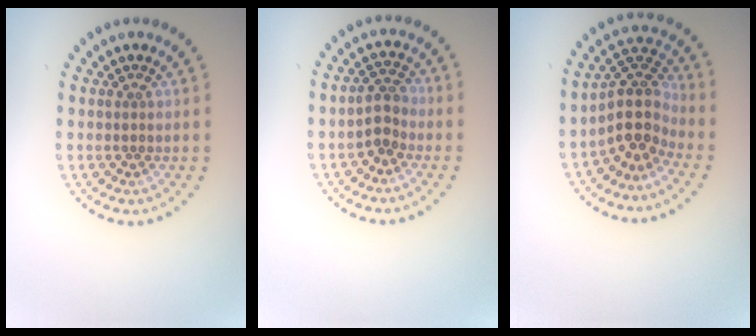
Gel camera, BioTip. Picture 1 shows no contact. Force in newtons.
{"total": 2.2, "press": 2.0, "slide": 0.9}
{"total": 4.3, "press": 3.3, "slide": 2.7}